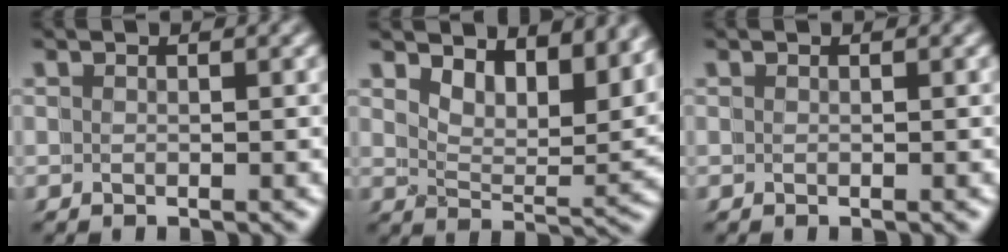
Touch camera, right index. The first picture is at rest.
{"total": 4.6, "force": [4.4, 0.2, 1.5], "torque": [-0.011, -0.004, 0.065]}
{"total": 0.0}